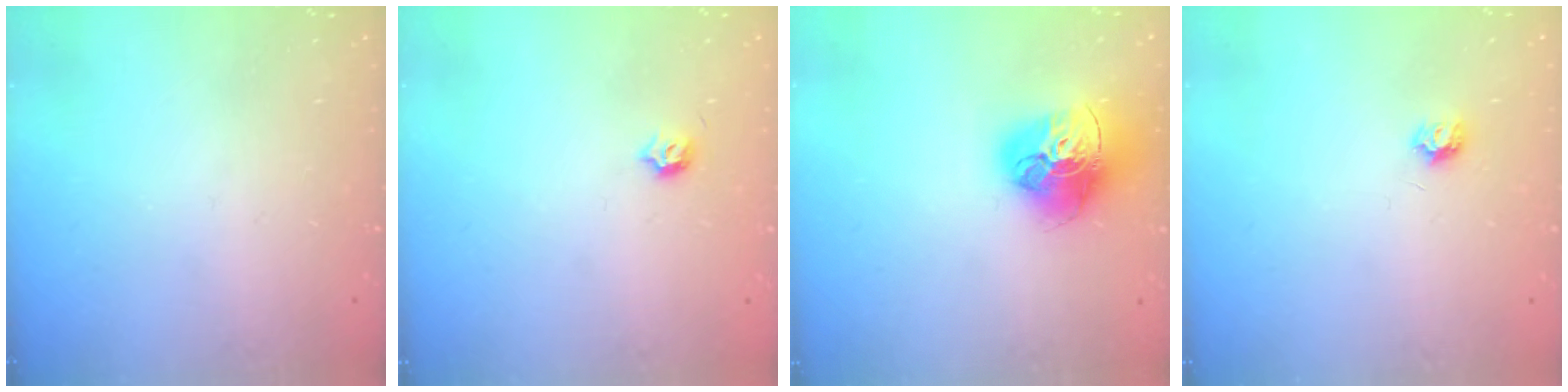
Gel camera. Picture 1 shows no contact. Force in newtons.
{"total": 3.5, "press": 3.5, "slide": 0.6}
{"total": 17.8, "press": 17.8, "slide": 1.6}
{"total": 5.3, "press": 5.2, "slide": 0.4}